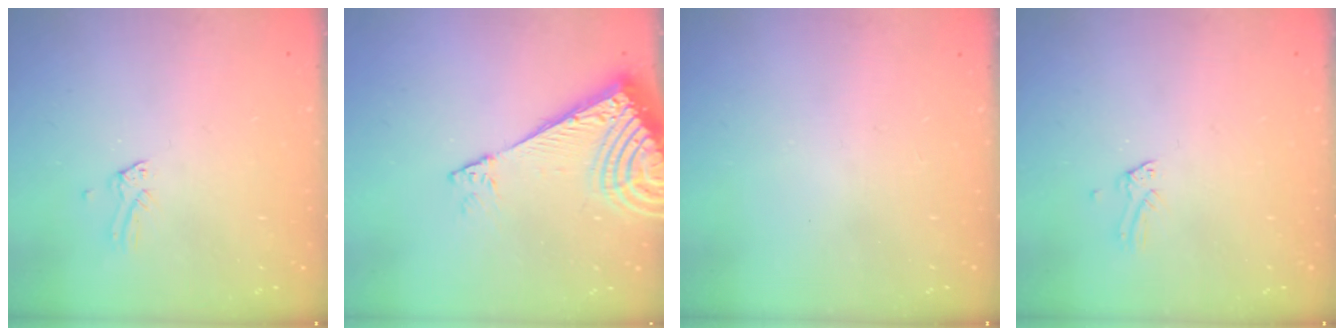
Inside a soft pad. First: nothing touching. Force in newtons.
{"total": 10.5, "press": 10.4, "slide": 1.5}
{"total": 2.2, "press": 2.2, "slide": 0.2}
{"total": 0.0}